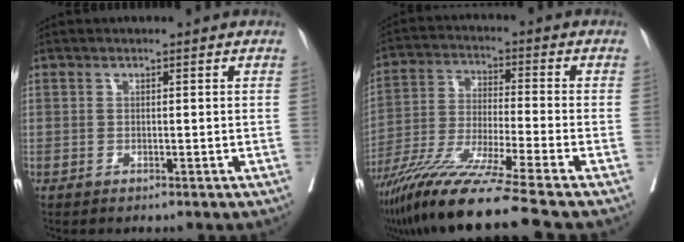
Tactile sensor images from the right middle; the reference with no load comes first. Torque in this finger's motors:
{"motor_torque": [1.11, -1.03, 0.36, 0.21]}